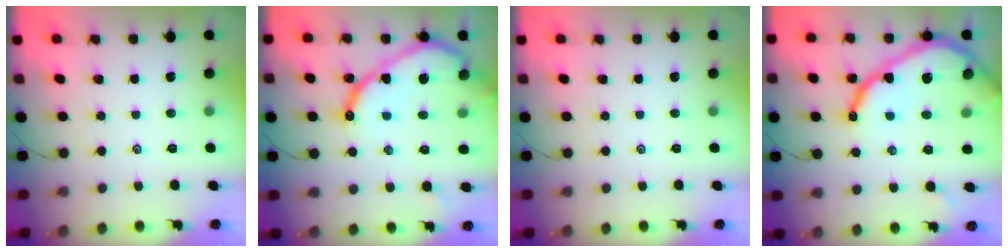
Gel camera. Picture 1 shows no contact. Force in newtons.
{"total": 14.6, "press": 14.6, "slide": 1.4}
{"total": 0.0}
{"total": 18.7, "press": 18.6, "slide": 1.1}